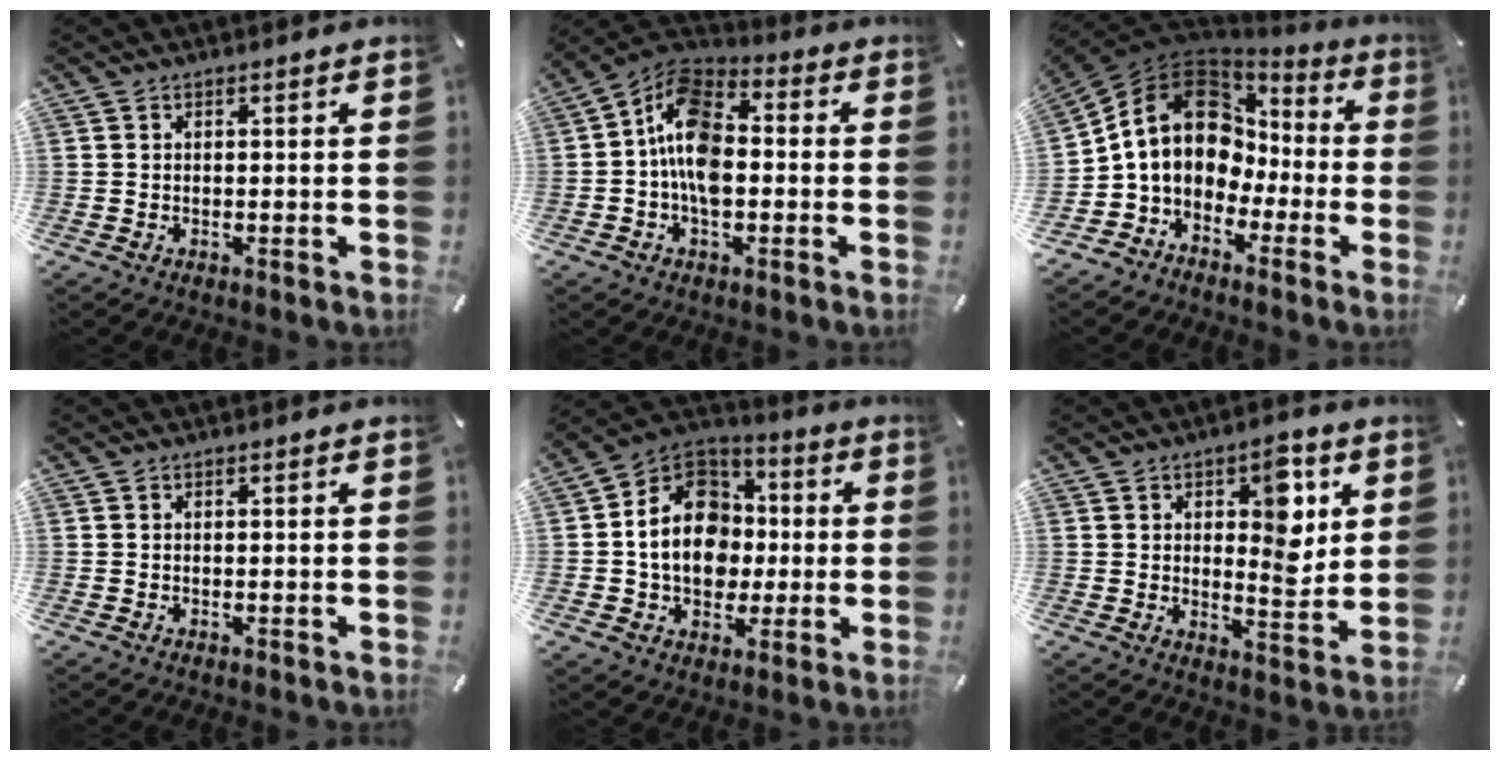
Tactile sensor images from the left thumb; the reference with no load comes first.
{"total": 12.2, "force": [-2.4, 7.8, 9.1], "torque": [-0.181, 0.010, -0.044]}
{"total": 15.5, "force": [1.5, 12.6, 8.8], "torque": [-0.181, 0.000, 0.026]}
{"total": 0.0}
{"total": 15.5, "force": [-1.4, 13.0, 8.4], "torque": [-0.161, 0.018, -0.025]}
{"total": 10.1, "force": [3.3, 5.6, 7.7], "torque": [-0.091, -0.016, 0.050]}